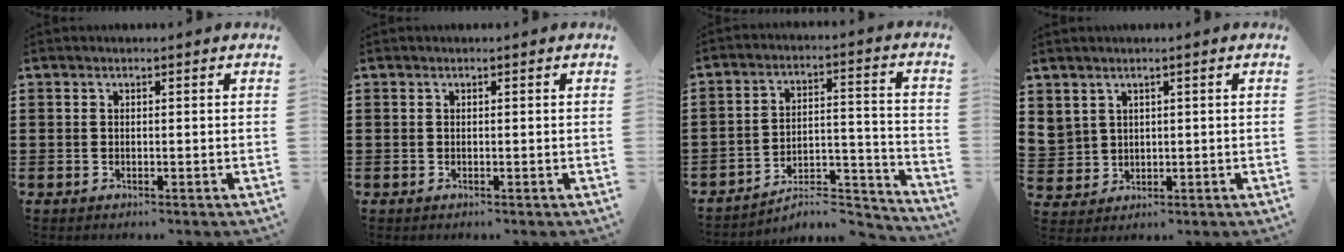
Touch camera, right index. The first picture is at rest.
{"total": 0.0}
{"total": 6.2, "force": [-5.7, 1.4, 2.2], "torque": [-0.032, 0.006, -0.112]}
{"total": 2.6, "force": [1.8, 1.8, 0.0], "torque": [-0.013, 0.005, 0.036]}